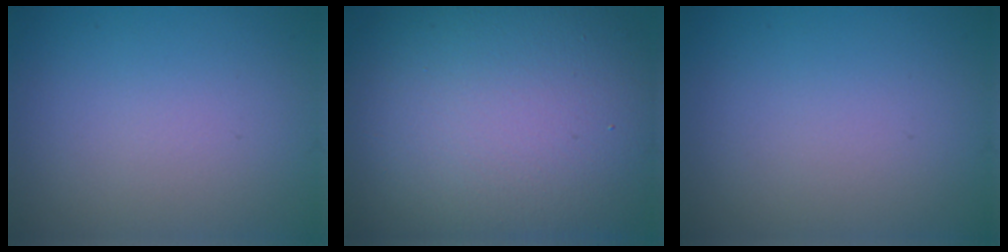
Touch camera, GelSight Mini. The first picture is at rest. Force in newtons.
{"total": 16.3, "press": 16.3, "slide": 0.9}
{"total": 0.0}